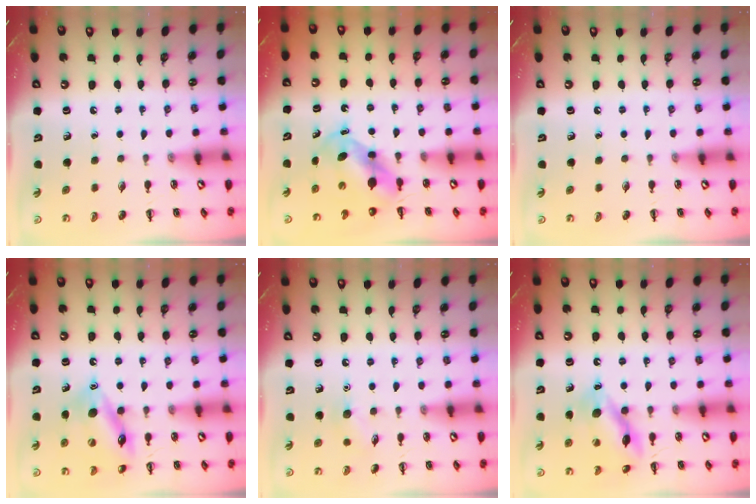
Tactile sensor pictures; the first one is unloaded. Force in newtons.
{"total": 5.3, "press": 5.2, "slide": 1.1}
{"total": 0.0}
{"total": 14.6, "press": 14.4, "slide": 2.2}
{"total": 5.6, "press": 5.4, "slide": 1.5}
{"total": 14.3, "press": 14.2, "slide": 1.2}